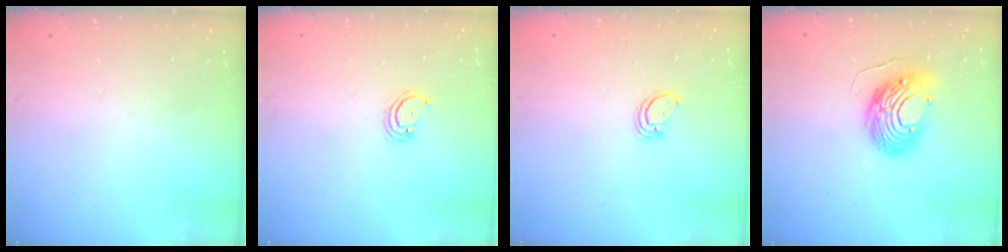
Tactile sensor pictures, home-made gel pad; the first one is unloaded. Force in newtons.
{"total": 3.1, "press": 3.1, "slide": 0.5}
{"total": 2.8, "press": 2.8, "slide": 0.2}
{"total": 12.8, "press": 12.7, "slide": 1.3}